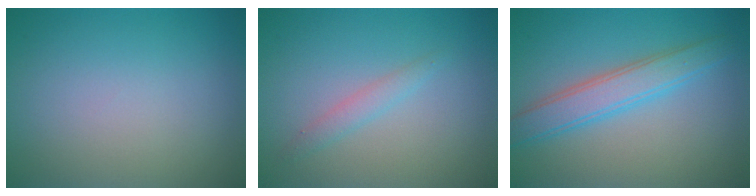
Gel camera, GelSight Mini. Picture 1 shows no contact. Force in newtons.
{"total": 1.4, "press": 1.4, "slide": 0.1}
{"total": 3.9, "press": 3.9, "slide": 0.0}